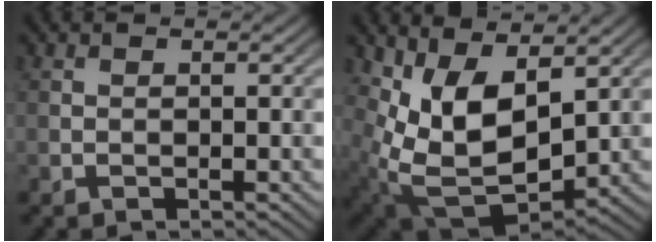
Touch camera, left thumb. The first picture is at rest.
{"total": 10.1, "force": [3.2, 5.4, 7.9], "torque": [-0.175, -0.018, 0.067]}